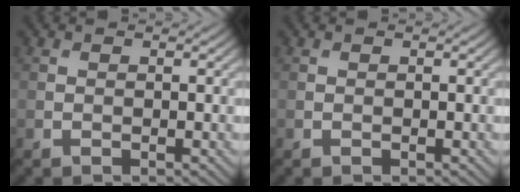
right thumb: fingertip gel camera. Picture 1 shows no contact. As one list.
[{"total": 0.0}]